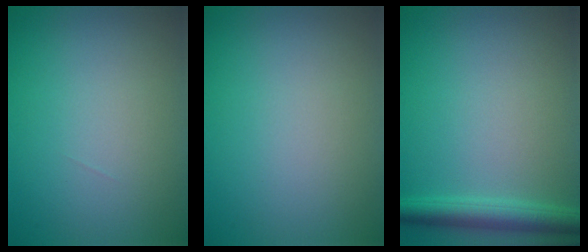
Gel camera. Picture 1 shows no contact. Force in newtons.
{"total": 0.0}
{"total": 3.3, "press": 3.3, "slide": 0.2}